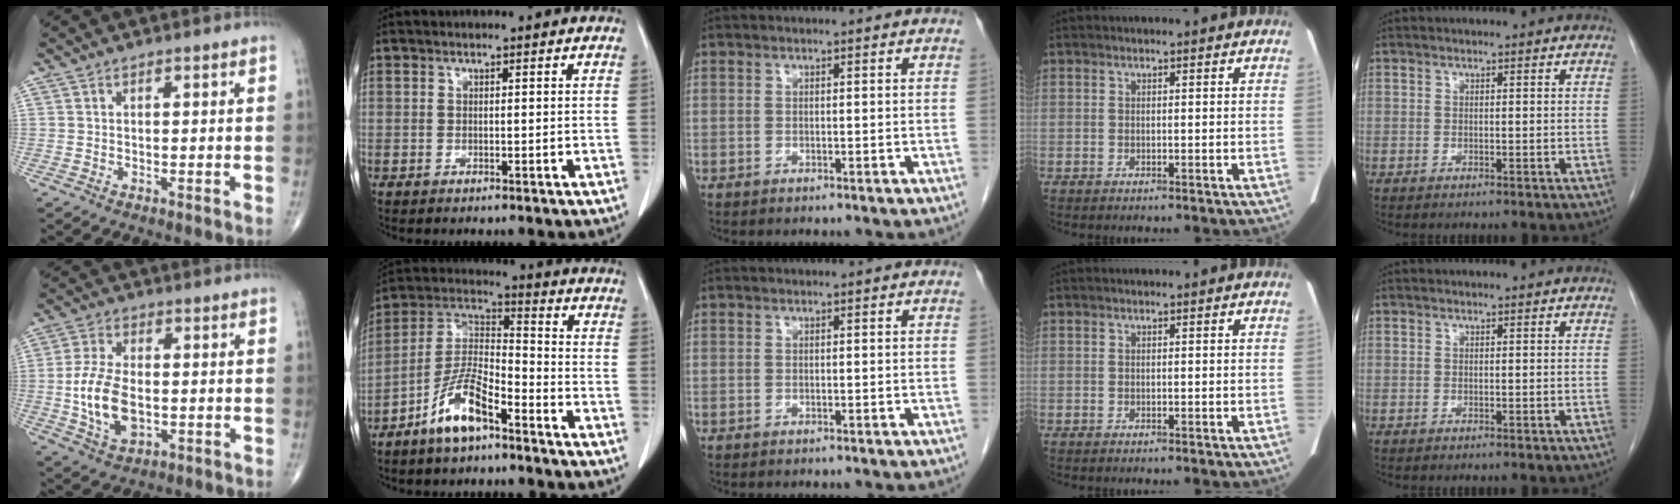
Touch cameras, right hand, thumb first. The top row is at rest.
{"thumb": {"total": 10.9, "force": [-1.3, 6.1, 8.9], "torque": [-0.174, 0.000, -0.022]}, "index": {"total": 10.0, "force": [-6.4, 2.7, 7.2], "torque": [-0.156, -0.001, -0.128]}}